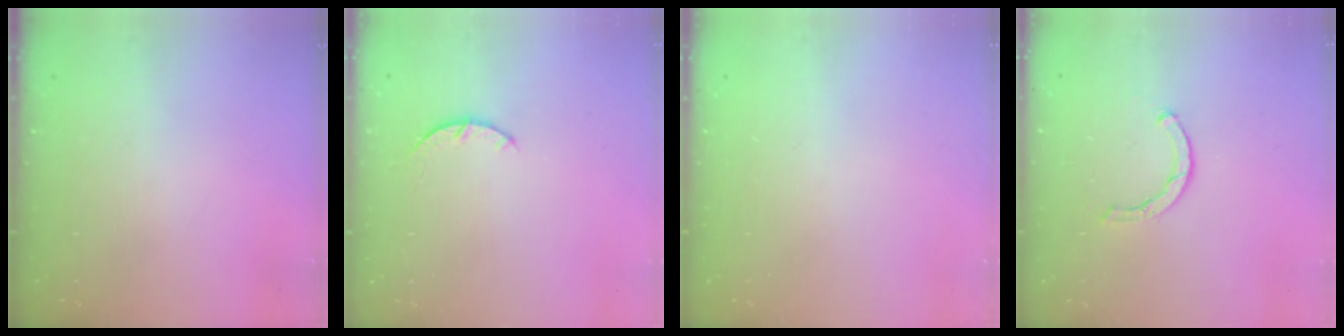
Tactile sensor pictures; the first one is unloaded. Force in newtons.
{"total": 2.9, "press": 2.8, "slide": 0.5}
{"total": 0.0}
{"total": 1.6, "press": 1.6, "slide": 0.1}